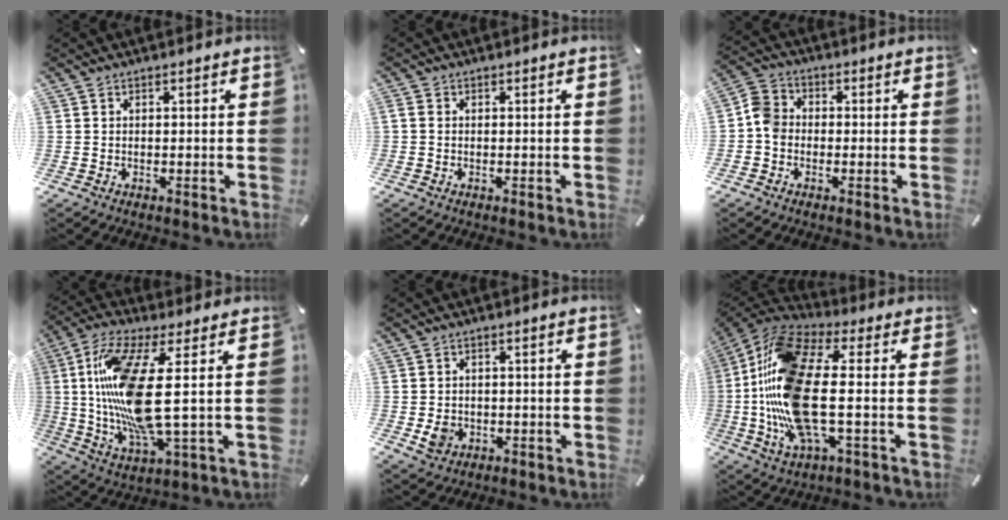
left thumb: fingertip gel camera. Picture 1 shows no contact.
{"total": 0.8, "force": [-0.3, 0.5, 0.5], "torque": [-0.013, 0.000, -0.006]}
{"total": 5.3, "force": [-1.4, 4.5, 2.5], "torque": [-0.050, 0.016, -0.023]}
{"total": 18.7, "force": [2.7, 4.2, 18.0], "torque": [-0.388, -0.030, 0.033]}
{"total": 4.2, "force": [-0.8, 3.5, 2.1], "torque": [-0.040, -0.003, -0.015]}
{"total": 22.2, "force": [-1.5, 8.2, 20.6], "torque": [-0.456, -0.022, -0.032]}